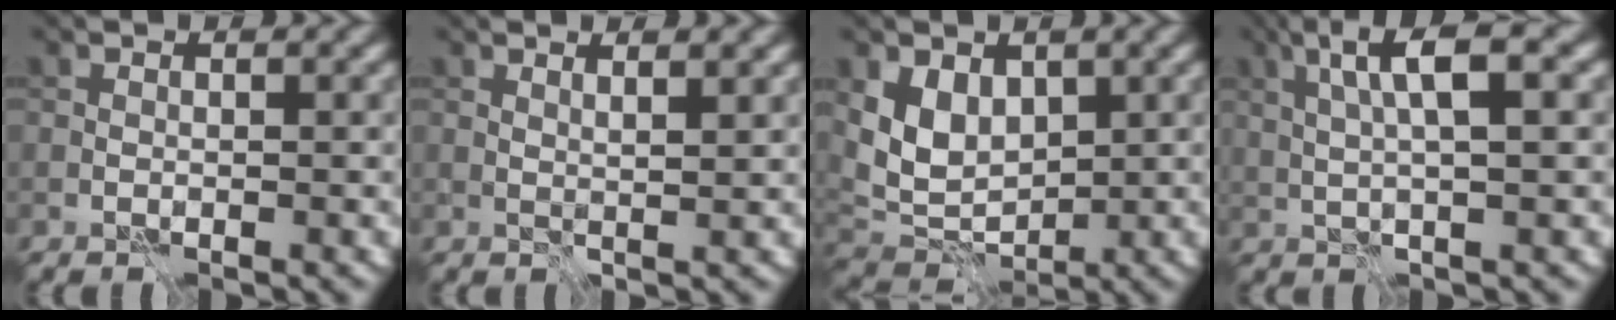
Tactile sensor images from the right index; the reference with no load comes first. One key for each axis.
{"total": 2.3, "fx": 1.5, "fy": 0.6, "fz": 1.6, "tx": -0.015, "ty": 0.003, "tz": 0.010}
{"total": 4.7, "fx": 1.7, "fy": 3.4, "fz": 2.9, "tx": -0.061, "ty": -0.012, "tz": 0.034}
{"total": 5.5, "fx": 1.7, "fy": 0.9, "fz": 5.2, "tx": -0.095, "ty": 0.012, "tz": 0.031}